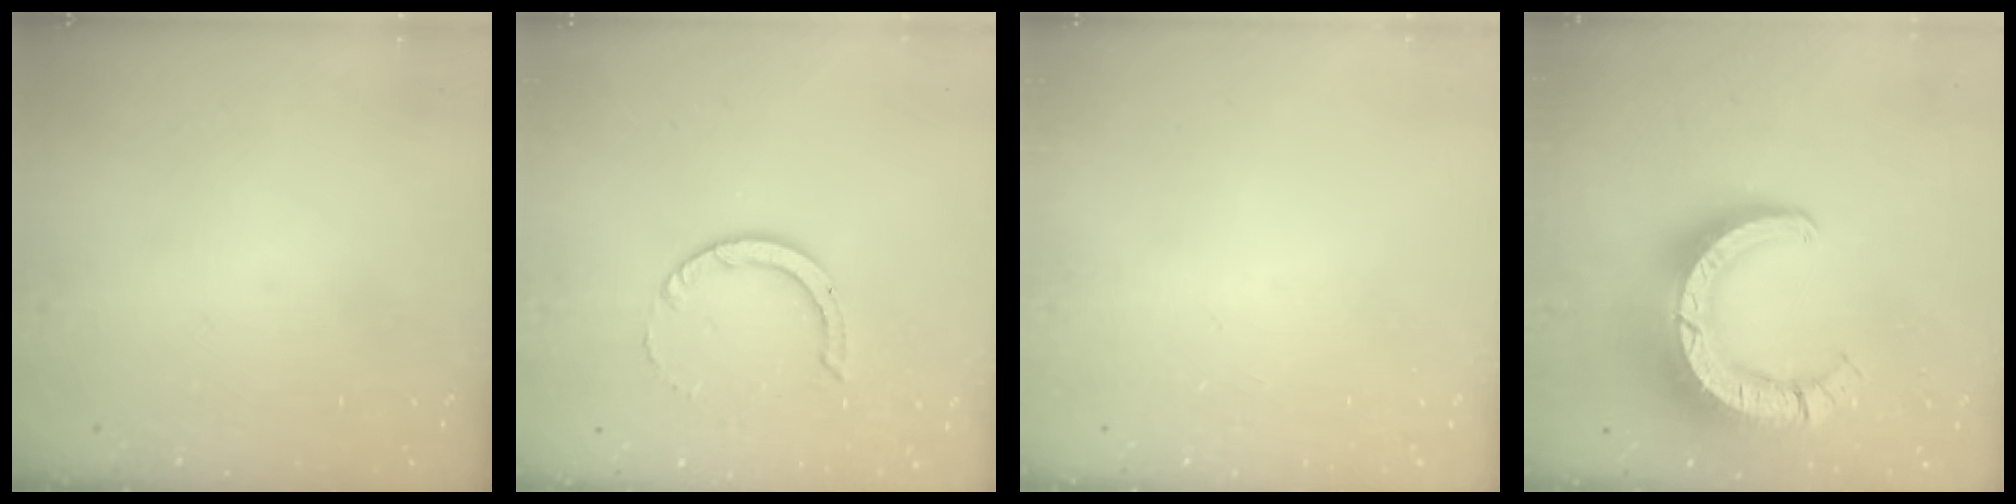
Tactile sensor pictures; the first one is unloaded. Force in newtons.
{"total": 5.3, "press": 5.3, "slide": 0.1}
{"total": 0.0}
{"total": 18.5, "press": 18.4, "slide": 1.8}